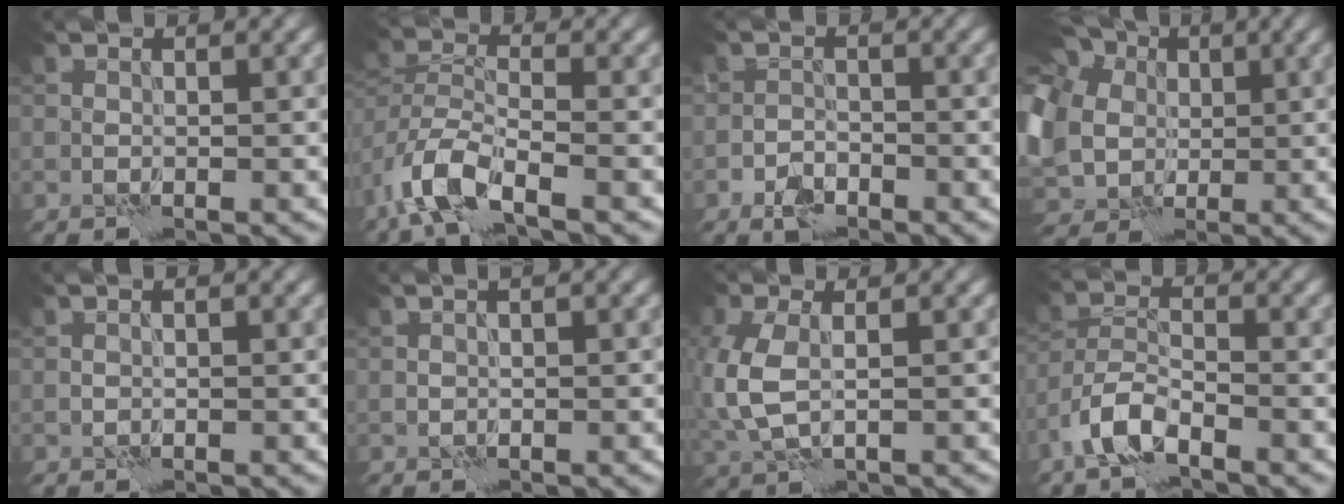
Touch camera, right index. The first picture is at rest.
{"total": 5.8, "force": [-3.5, 2.4, 4.1], "torque": [-0.082, -0.002, -0.078]}
{"total": 2.3, "force": [-1.6, 1.2, 1.2], "torque": [-0.021, 0.002, -0.033]}
{"total": 12.4, "force": [2.3, 10.1, 6.8], "torque": [-0.165, 0.003, 0.014]}
{"total": 0.0}
{"total": 0.6, "force": [0.2, 0.0, 0.6], "torque": [-0.011, 0.006, 0.004]}
{"total": 4.8, "force": [-0.2, 2.6, 4.0], "torque": [-0.119, -0.002, -0.001]}
{"total": 3.7, "force": [-2.6, 1.1, 2.4], "torque": [-0.050, 0.005, -0.062]}